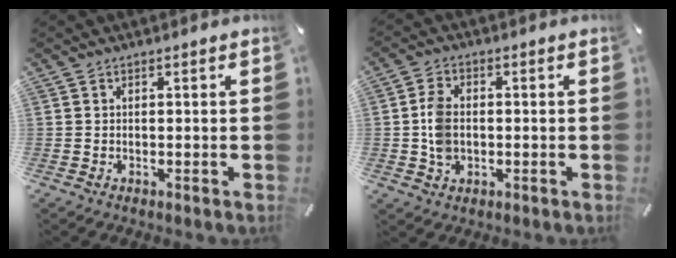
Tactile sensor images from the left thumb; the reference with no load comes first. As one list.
[{"total": 6.1, "force": [-0.3, 4.5, 4.1], "torque": [-0.088, 0.007, -0.005]}]